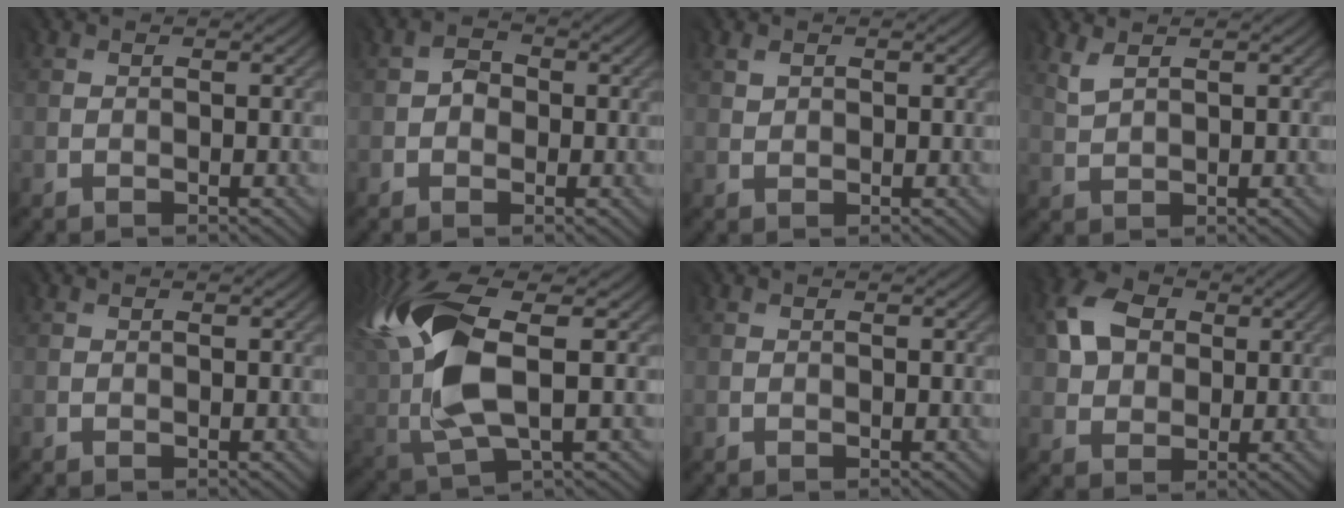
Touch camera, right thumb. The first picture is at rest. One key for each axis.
{"total": 2.1, "fx": -0.2, "fy": 1.9, "fz": 0.9, "tx": -0.009, "ty": 0.001, "tz": -0.006}
{"total": 1.8, "fx": 1.2, "fy": 1.1, "fz": 0.8, "tx": -0.016, "ty": 0.001, "tz": 0.021}
{"total": 3.0, "fx": 2.2, "fy": 1.3, "fz": 1.6, "tx": -0.045, "ty": 0.005, "tz": 0.045}
{"total": 0.0}
{"total": 12.1, "fx": 2.4, "fy": 5.9, "fz": 10.2, "tx": -0.243, "ty": 0.011, "tz": 0.046}
{"total": 0.0}
{"total": 7.4, "fx": 2.5, "fy": 5.8, "fz": 3.8, "tx": -0.100, "ty": 0.019, "tz": 0.039}